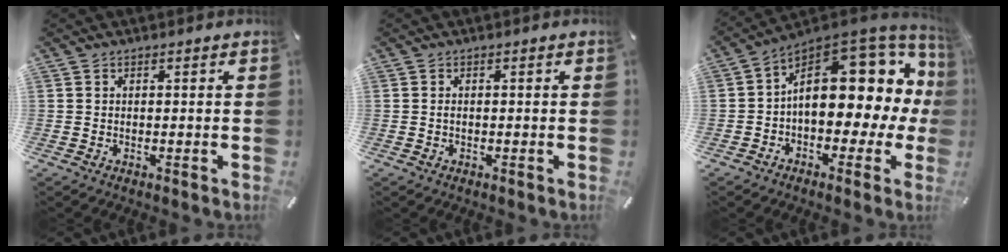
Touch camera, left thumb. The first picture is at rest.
{"total": 0.8, "force": [-0.2, 0.5, 0.7], "torque": [-0.015, 0.001, -0.004]}
{"total": 18.6, "force": [5.0, 10.8, 14.3], "torque": [-0.180, -0.053, 0.084]}